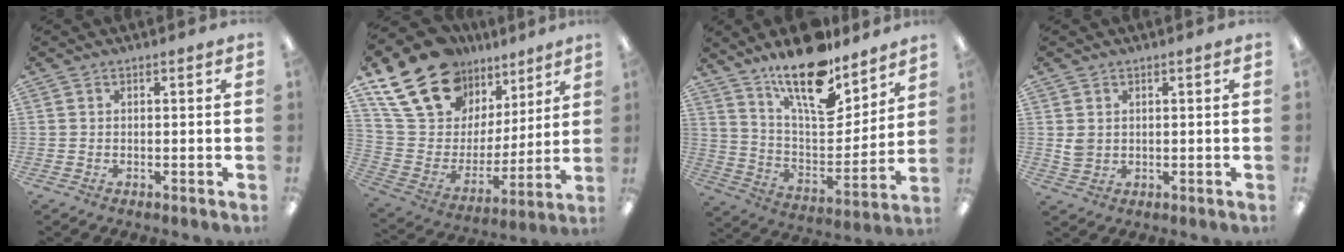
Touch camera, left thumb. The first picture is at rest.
{"total": 22.2, "force": [15.4, 12.8, 9.6], "torque": [-0.197, -0.086, 0.294]}
{"total": 19.7, "force": [15.1, 6.8, 10.6], "torque": [-0.182, -0.099, 0.260]}
{"total": 2.9, "force": [1.0, 2.5, 1.2], "torque": [-0.016, -0.001, 0.019]}